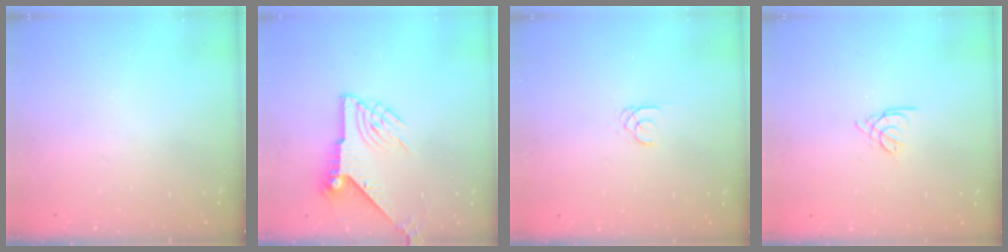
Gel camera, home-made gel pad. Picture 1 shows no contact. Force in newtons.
{"total": 9.2, "press": 9.2, "slide": 0.6}
{"total": 1.8, "press": 1.7, "slide": 0.2}
{"total": 1.8, "press": 1.7, "slide": 0.5}